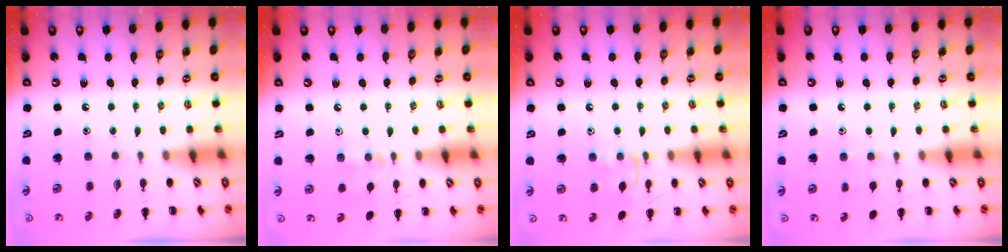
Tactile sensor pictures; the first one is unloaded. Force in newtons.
{"total": 7.4, "press": 7.1, "slide": 2.0}
{"total": 7.7, "press": 7.7, "slide": 0.5}
{"total": 4.6, "press": 4.2, "slide": 1.8}